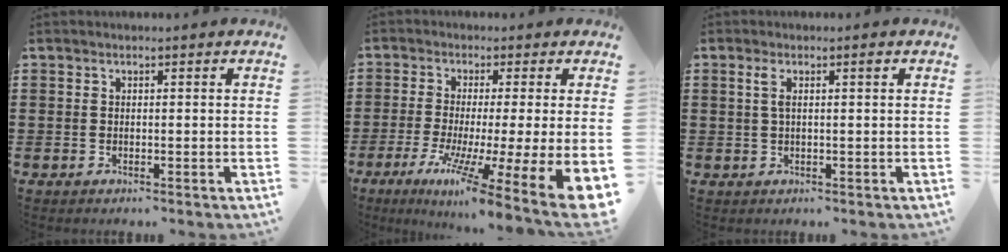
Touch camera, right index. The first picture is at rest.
{"total": 7.0, "force": [-2.2, -0.1, 6.7], "torque": [-0.124, -0.049, -0.045]}
{"total": 2.3, "force": [0.6, 0.3, 2.1], "torque": [-0.043, 0.002, 0.008]}